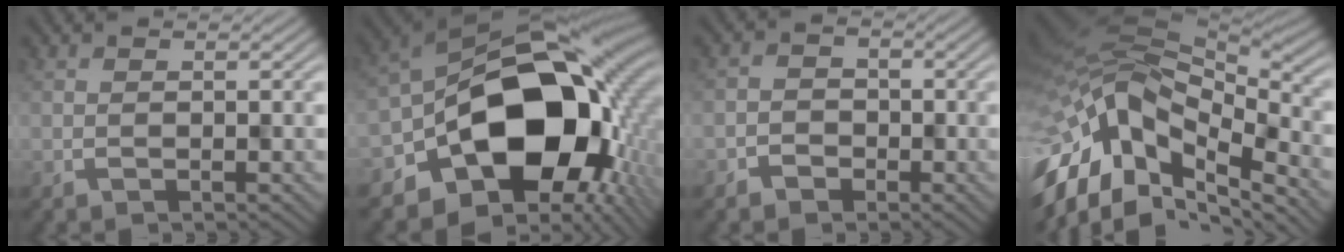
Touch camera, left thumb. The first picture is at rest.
{"total": 18.3, "force": [-4.2, 12.7, 12.4], "torque": [-0.182, -0.041, -0.054]}
{"total": 1.9, "force": [-1.2, 1.4, -0.4], "torque": [0.017, 0.002, -0.023]}
{"total": 18.6, "force": [-5.3, 10.9, 14.0], "torque": [-0.283, -0.025, -0.083]}